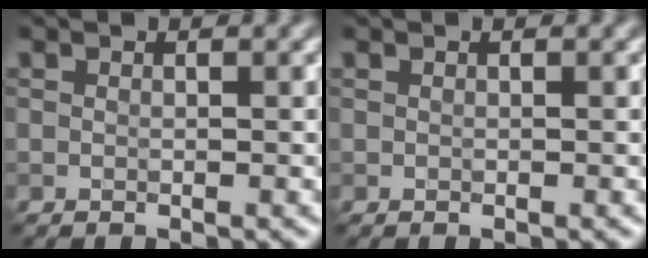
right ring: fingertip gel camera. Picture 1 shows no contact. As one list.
[{"total": 0.0}]